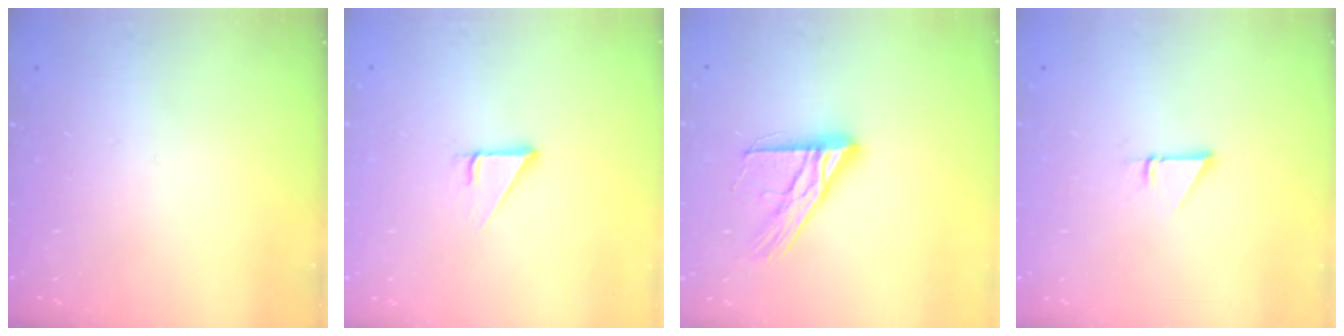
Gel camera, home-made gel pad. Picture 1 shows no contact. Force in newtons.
{"total": 2.9, "press": 2.8, "slide": 0.2}
{"total": 14.0, "press": 14.0, "slide": 1.0}
{"total": 0.9, "press": 0.9, "slide": 0.1}